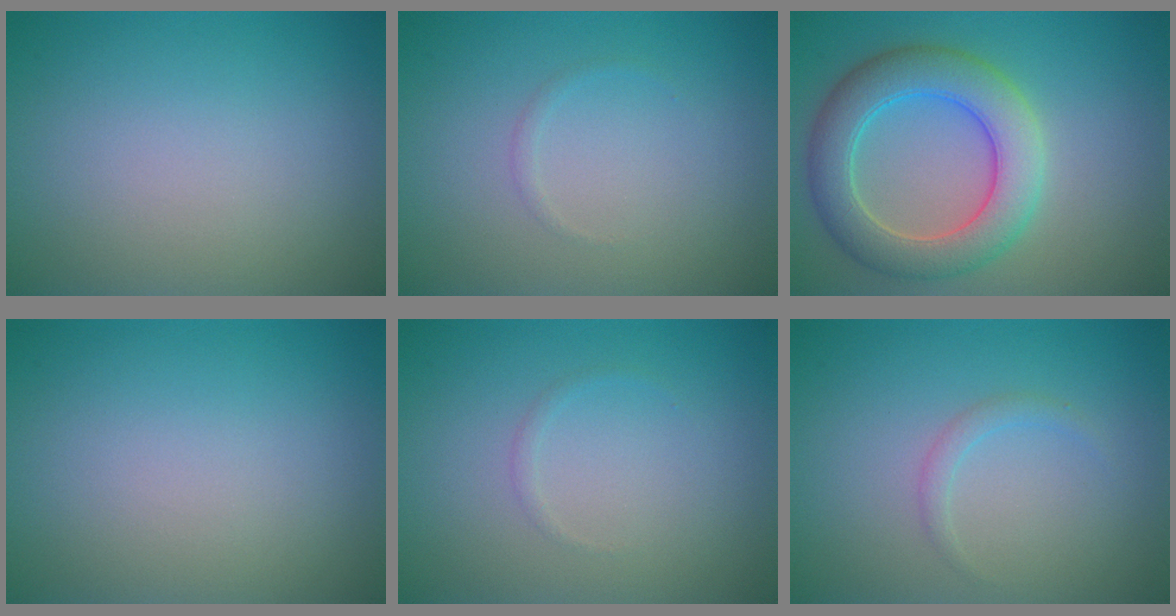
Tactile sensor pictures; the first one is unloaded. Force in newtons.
{"total": 0.5, "press": 0.5, "slide": 0.0}
{"total": 7.2, "press": 7.2, "slide": 0.2}
{"total": 0.0}
{"total": 0.5, "press": 0.5, "slide": 0.0}
{"total": 1.0, "press": 1.0, "slide": 0.1}